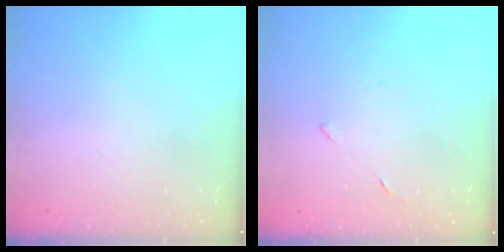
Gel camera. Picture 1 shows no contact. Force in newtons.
{"total": 2.7, "press": 2.6, "slide": 0.3}